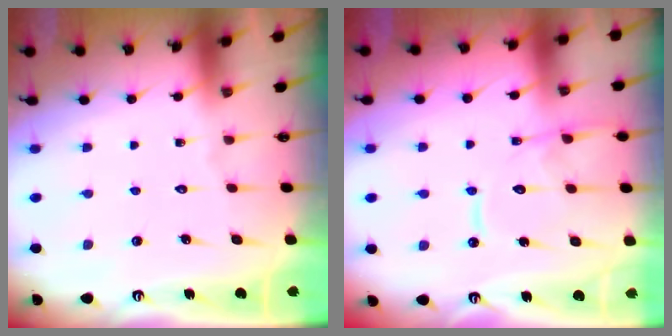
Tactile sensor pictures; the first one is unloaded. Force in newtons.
{"total": 13.1, "press": 13.0, "slide": 1.4}